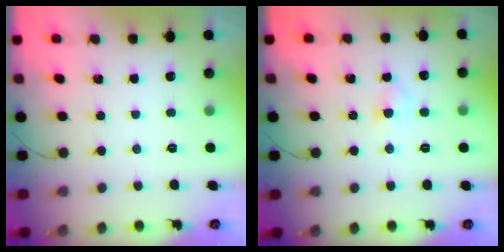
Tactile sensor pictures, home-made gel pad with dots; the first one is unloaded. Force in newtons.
{"total": 3.0, "press": 2.8, "slide": 1.0}